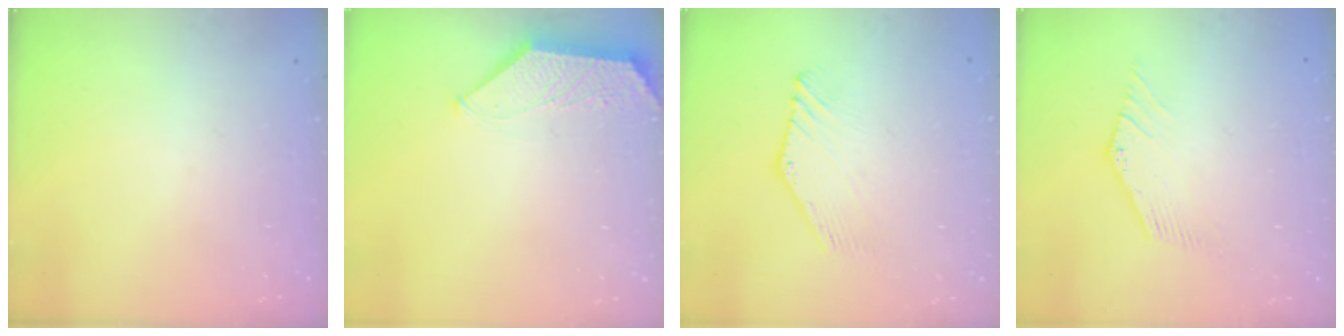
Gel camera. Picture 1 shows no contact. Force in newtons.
{"total": 1.7, "press": 1.6, "slide": 0.3}
{"total": 2.0, "press": 2.0, "slide": 0.0}
{"total": 0.0}